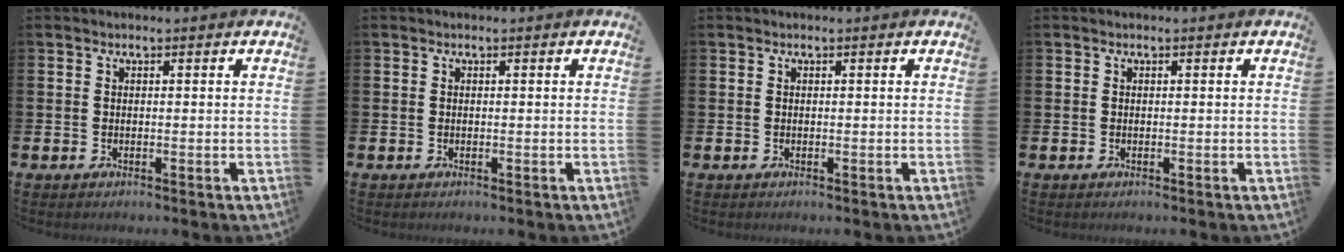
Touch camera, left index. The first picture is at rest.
{"total": 0.0}
{"total": 0.0}
{"total": 0.0}